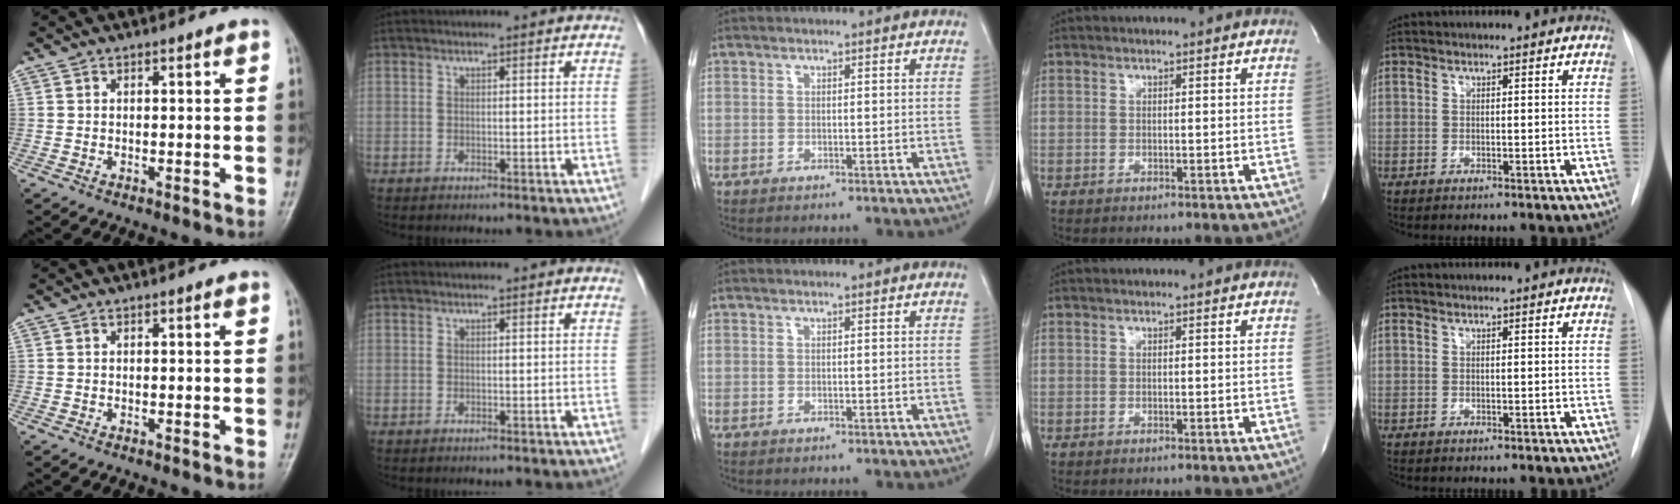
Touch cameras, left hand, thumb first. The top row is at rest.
{}